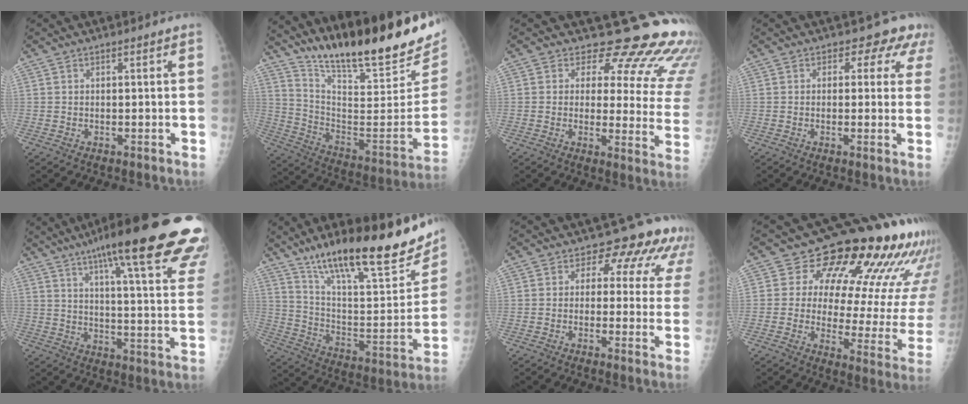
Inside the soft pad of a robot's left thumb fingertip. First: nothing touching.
{"total": 27.2, "force": [21.8, 5.4, 15.4], "torque": [-0.212, -0.122, 0.335]}
{"total": 20.0, "force": [15.1, 9.0, 9.6], "torque": [-0.075, -0.100, 0.150]}
{"total": 5.4, "force": [3.7, 3.8, 1.1], "torque": [0.027, -0.011, 0.019]}
{"total": 29.3, "force": [20.2, 4.4, 20.8], "torque": [-0.241, -0.065, 0.264]}
{"total": 28.2, "force": [18.9, 7.3, 19.6], "torque": [-0.267, -0.062, 0.307]}
{"total": 10.7, "force": [6.9, 6.5, 5.0], "torque": [-0.007, -0.020, 0.054]}
{"total": 21.8, "force": [14.1, 8.8, 14.1], "torque": [-0.135, -0.079, 0.169]}